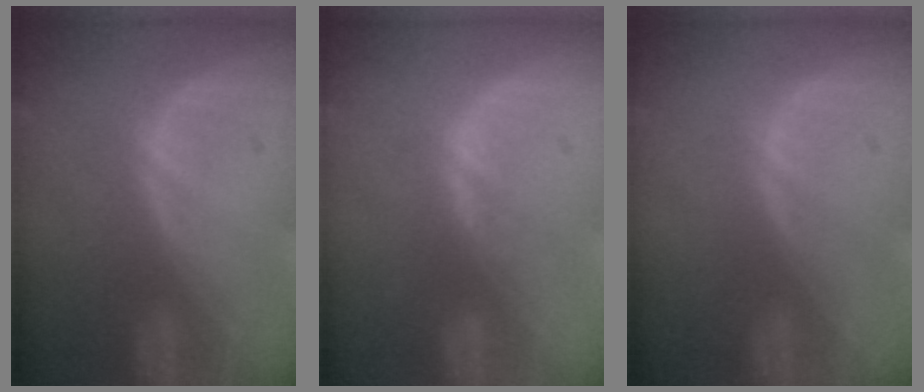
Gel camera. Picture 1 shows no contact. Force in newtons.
{"total": 1.3, "press": 1.1, "slide": 0.7}
{"total": 0.0}